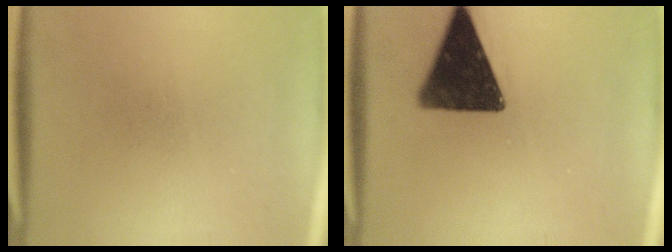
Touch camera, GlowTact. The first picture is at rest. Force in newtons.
{"total": 15.0}